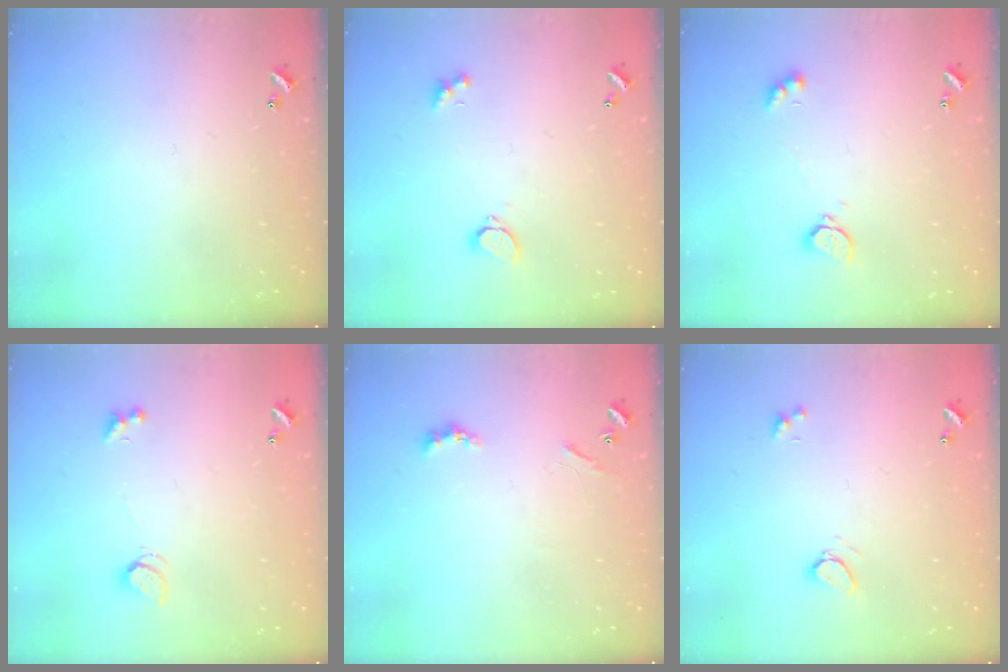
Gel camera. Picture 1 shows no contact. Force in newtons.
{"total": 1.5, "press": 1.4, "slide": 0.5}
{"total": 2.6, "press": 2.5, "slide": 0.7}
{"total": 2.2, "press": 2.1, "slide": 0.6}
{"total": 1.8, "press": 1.8, "slide": 0.5}
{"total": 1.6, "press": 1.4, "slide": 0.6}